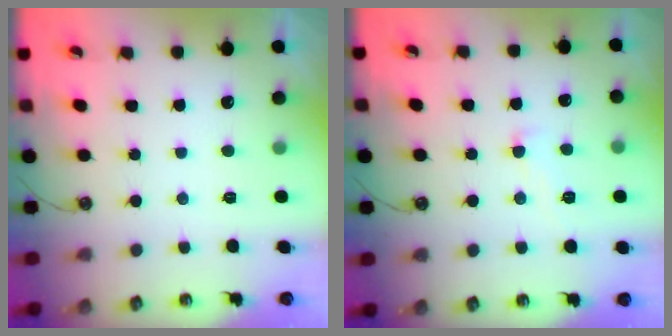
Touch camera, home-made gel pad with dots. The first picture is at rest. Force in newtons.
{"total": 1.7, "press": 1.7, "slide": 0.5}